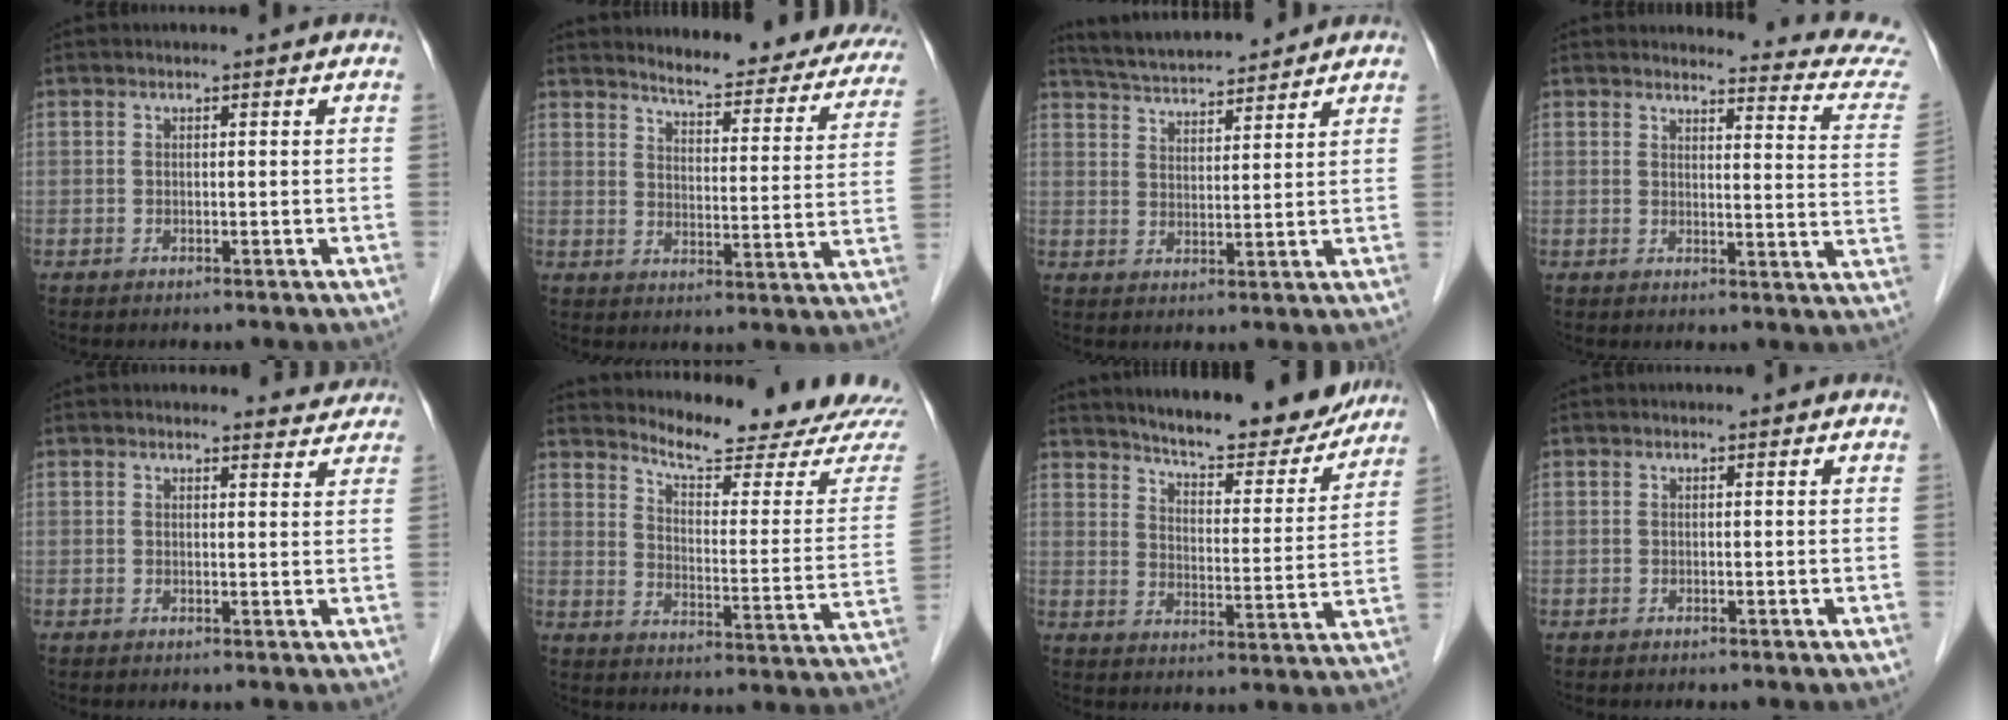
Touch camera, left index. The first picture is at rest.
{"total": 19.0, "force": [17.0, 4.5, 7.3], "torque": [-0.061, -0.043, 0.189]}
{"total": 10.7, "force": [10.0, 1.6, 3.3], "torque": [-0.056, 0.020, 0.166]}
{"total": 12.9, "force": [12.8, -0.2, 1.2], "torque": [0.013, -0.105, 0.112]}
{"total": 3.5, "force": [3.4, 0.9, -0.2], "torque": [0.012, -0.010, 0.026]}
{"total": 18.2, "force": [17.6, 0.3, 4.6], "torque": [-0.064, -0.105, 0.220]}
{"total": 18.2, "force": [16.5, 3.6, 6.9], "torque": [-0.087, -0.022, 0.219]}
{"total": 0.0}